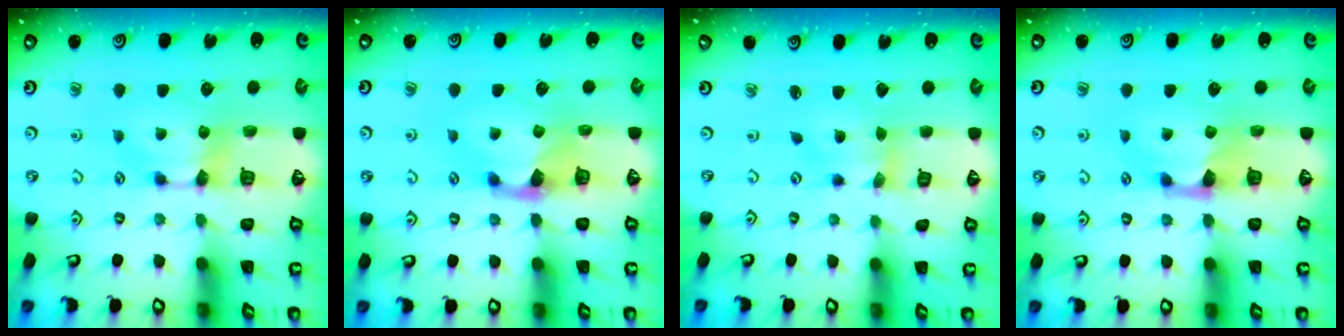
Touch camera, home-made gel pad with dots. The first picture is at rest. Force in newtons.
{"total": 1.5, "press": 1.2, "slide": 0.9}
{"total": 2.7, "press": 2.4, "slide": 1.3}
{"total": 1.6, "press": 0.9, "slide": 1.3}